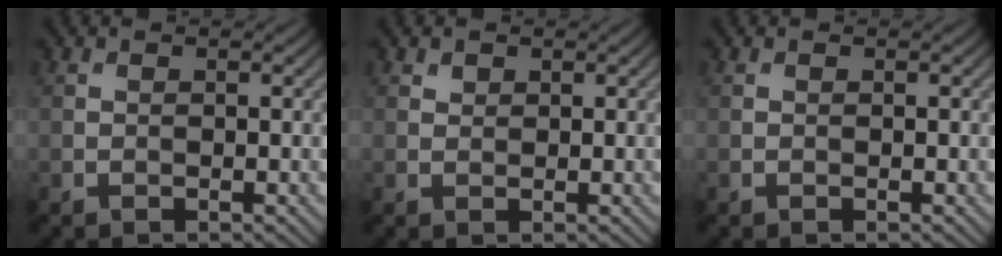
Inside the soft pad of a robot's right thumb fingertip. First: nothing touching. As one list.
[{"total": 0.8, "force": [0.6, 0.5, 0.2], "torque": [-0.003, -0.002, 0.013]}, {"total": 0.0}]